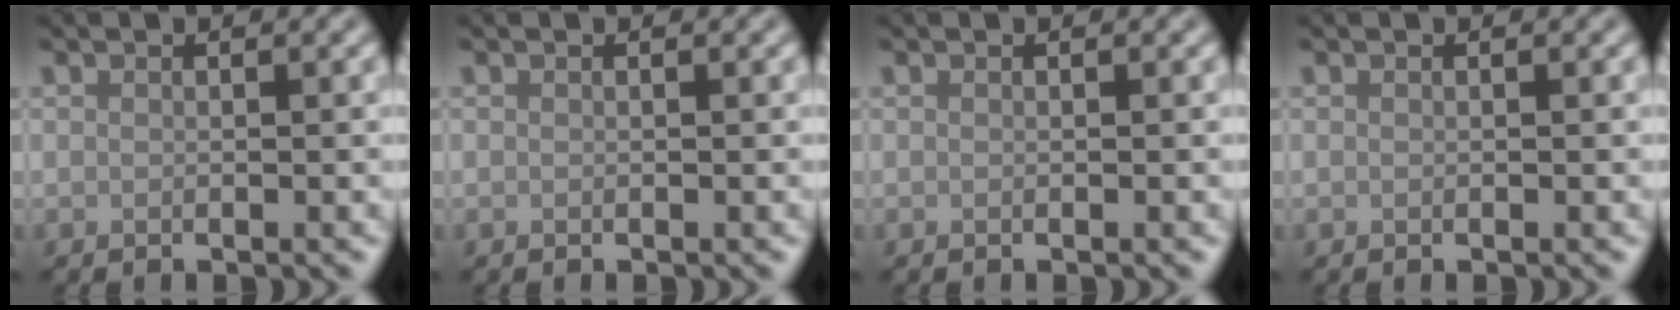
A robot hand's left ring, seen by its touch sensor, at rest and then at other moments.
{"total": 0.0}
{"total": 0.0}
{"total": 0.0}